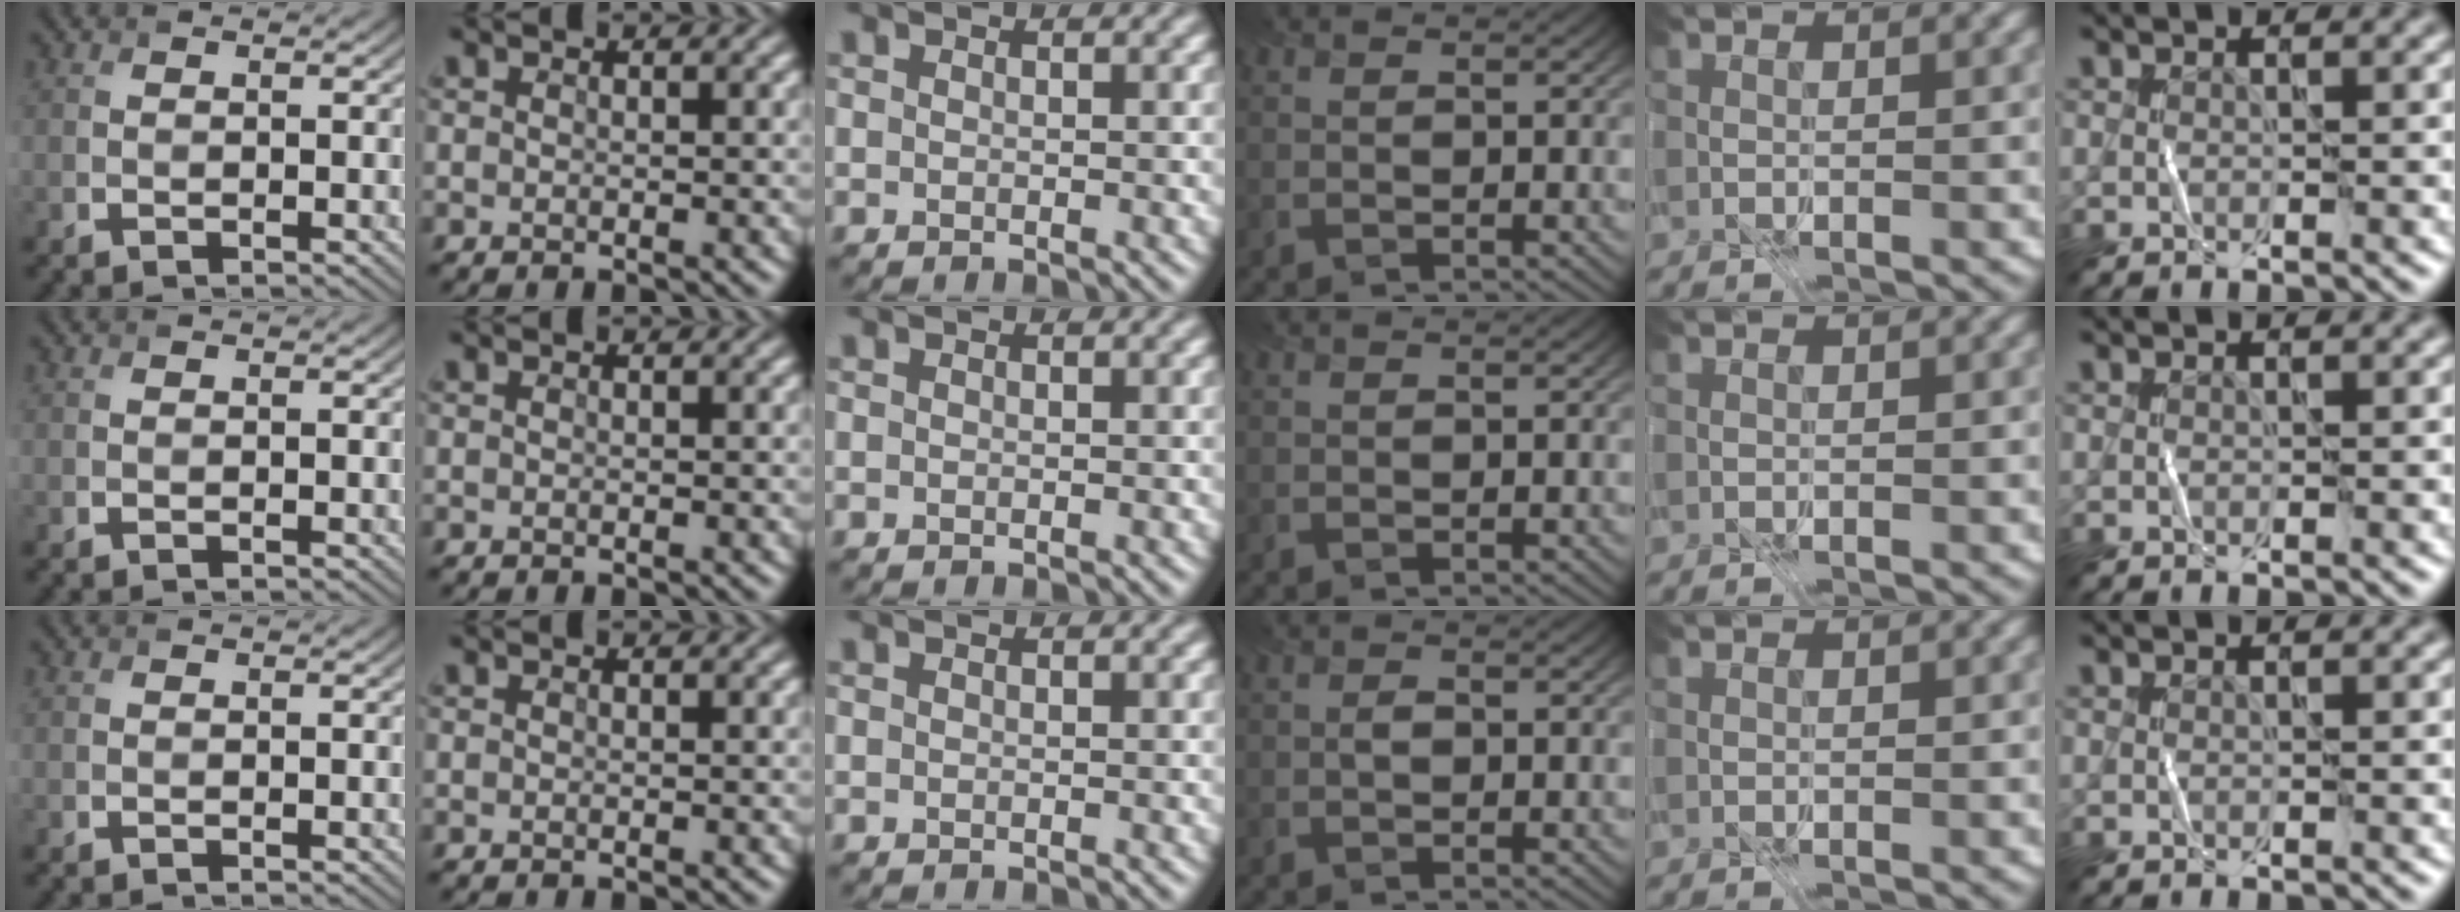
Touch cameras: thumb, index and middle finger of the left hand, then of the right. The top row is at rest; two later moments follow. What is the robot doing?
{"motion": "fold", "object": "file"}